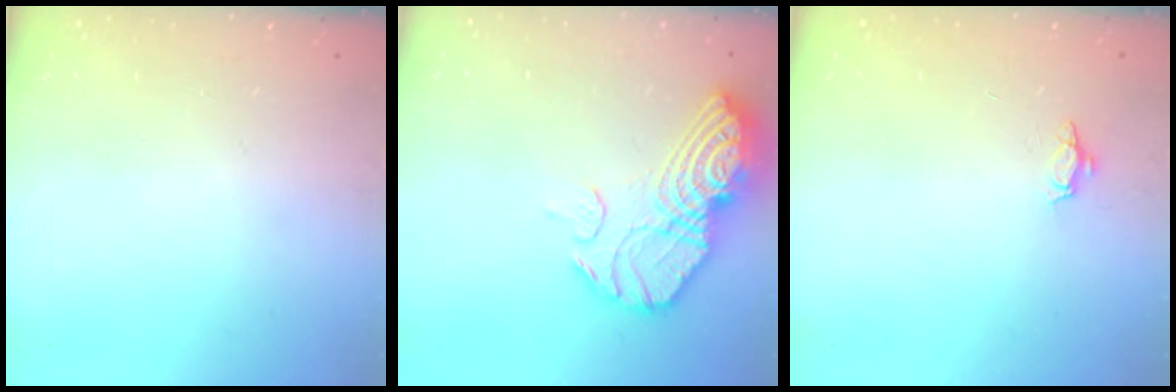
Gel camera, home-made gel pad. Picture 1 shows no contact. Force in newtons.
{"total": 19.4, "press": 16.7, "slide": 9.9}
{"total": 3.6, "press": 3.6, "slide": 0.4}